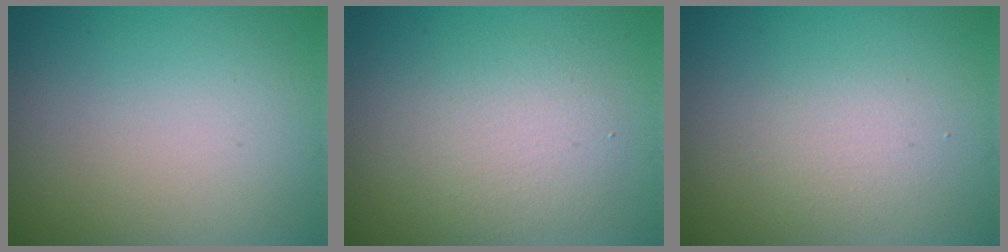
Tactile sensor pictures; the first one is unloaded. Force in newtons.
{"total": 3.5, "press": 3.5, "slide": 0.2}
{"total": 1.8, "press": 1.8, "slide": 0.1}